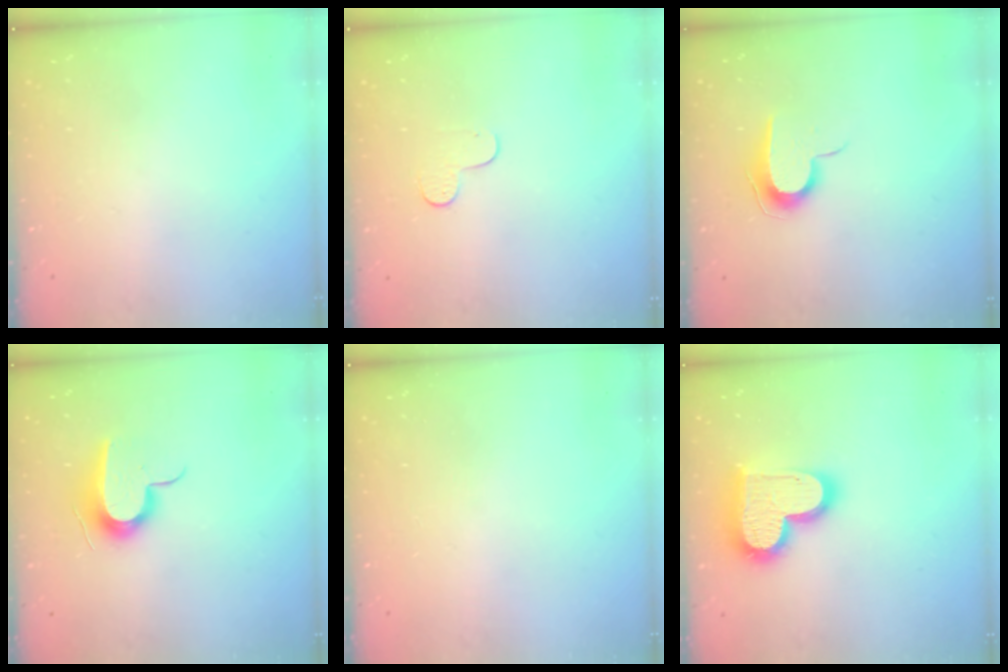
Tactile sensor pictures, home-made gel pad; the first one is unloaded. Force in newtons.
{"total": 4.8, "press": 4.8, "slide": 0.5}
{"total": 8.3, "press": 8.2, "slide": 0.8}
{"total": 10.7, "press": 10.7, "slide": 0.4}
{"total": 0.7, "press": 0.7, "slide": 0.1}
{"total": 20.1, "press": 20.0, "slide": 1.8}